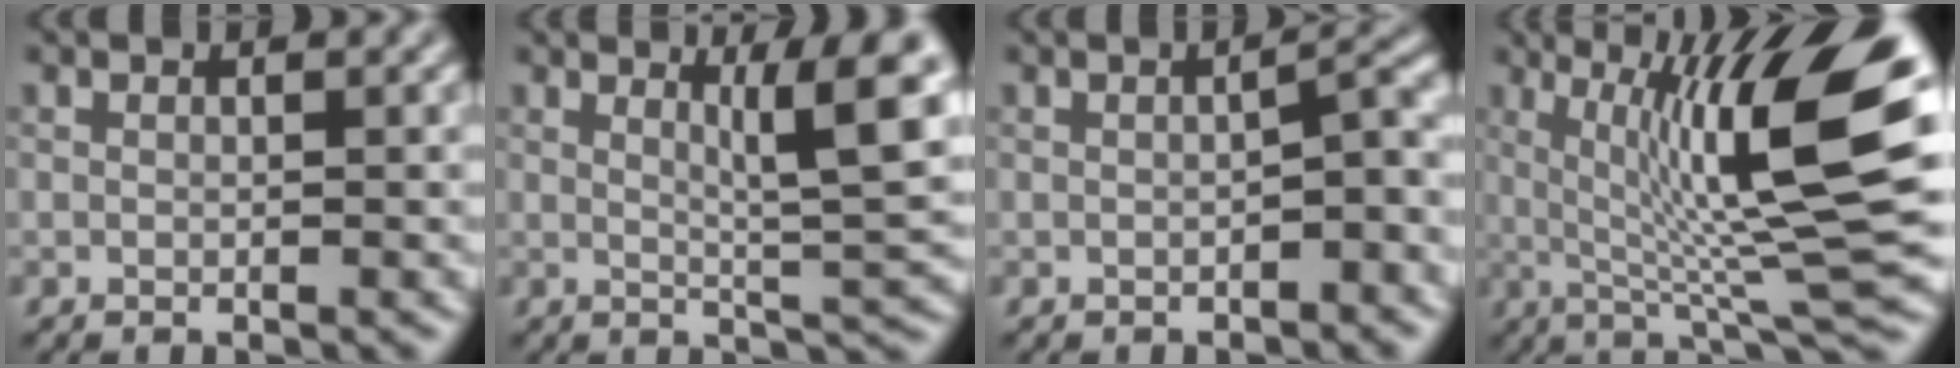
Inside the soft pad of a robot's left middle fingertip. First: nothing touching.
{"total": 6.2, "force": [2.3, 0.8, 5.7], "torque": [-0.081, -0.006, 0.037]}
{"total": 2.6, "force": [-0.9, 0.5, 2.4], "torque": [-0.038, 0.013, -0.015]}
{"total": 12.4, "force": [2.5, 2.3, 11.9], "torque": [-0.178, 0.006, 0.047]}